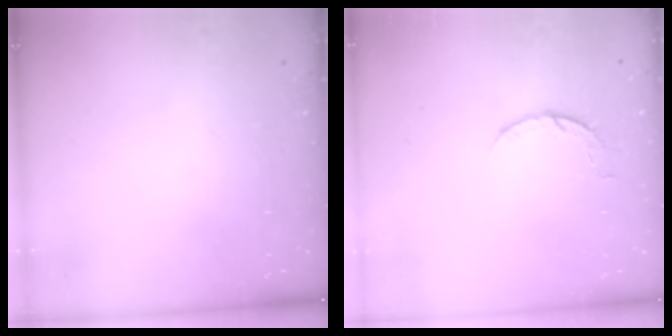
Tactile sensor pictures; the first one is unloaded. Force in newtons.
{"total": 3.9, "press": 3.9, "slide": 0.6}